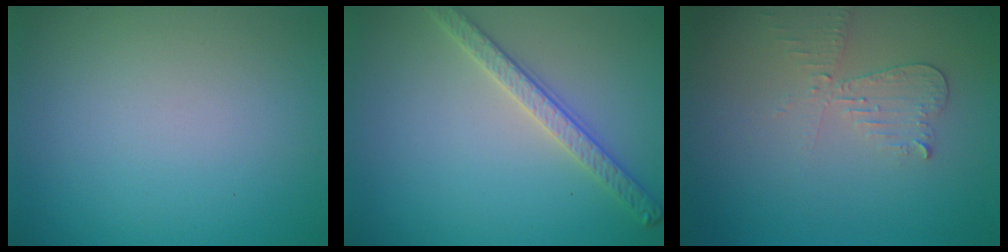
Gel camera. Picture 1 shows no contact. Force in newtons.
{"total": 2.8, "press": 2.7, "slide": 0.7}
{"total": 2.2, "press": 2.2, "slide": 0.2}